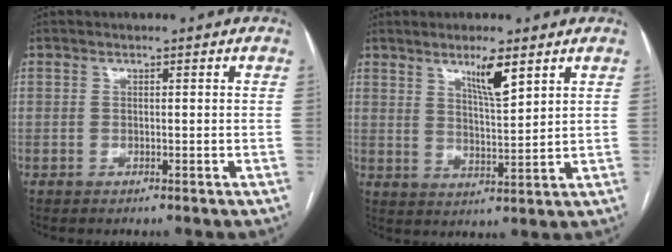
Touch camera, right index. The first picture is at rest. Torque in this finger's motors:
{"motor_torque": [0.52, 0.52, 0.13, 0.09]}